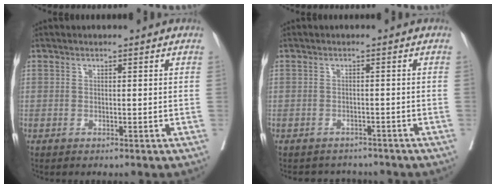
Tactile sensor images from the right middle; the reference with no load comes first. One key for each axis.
{"total": 4.6, "fx": -4.2, "fy": 1.7, "fz": 0.0, "tx": 0.002, "ty": 0.001, "tz": -0.053}